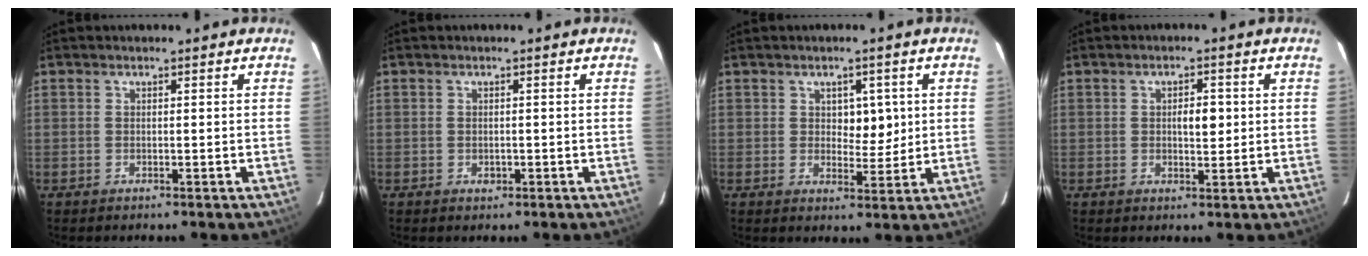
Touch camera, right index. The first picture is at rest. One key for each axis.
{"total": 0.9, "fx": -0.4, "fy": 0.5, "fz": 0.6, "tx": -0.013, "ty": -0.002, "tz": -0.003}
{"total": 4.3, "fx": 1.0, "fy": 2.7, "fz": 3.2, "tx": -0.035, "ty": 0.000, "tz": 0.019}
{"total": 3.4, "fx": 0.3, "fy": 1.4, "fz": 3.0, "tx": -0.048, "ty": 0.003, "tz": 0.007}